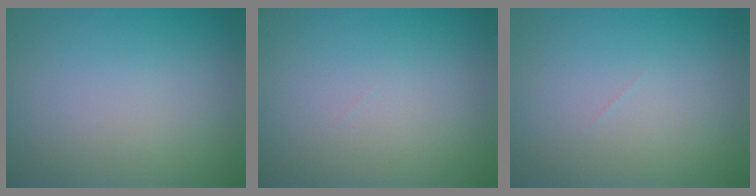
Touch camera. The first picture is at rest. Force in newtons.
{"total": 0.0}
{"total": 0.0}